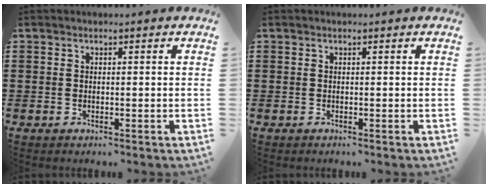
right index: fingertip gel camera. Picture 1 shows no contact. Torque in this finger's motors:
{"motor_torque": [0.08, 0.07, -0.01, 0.00]}